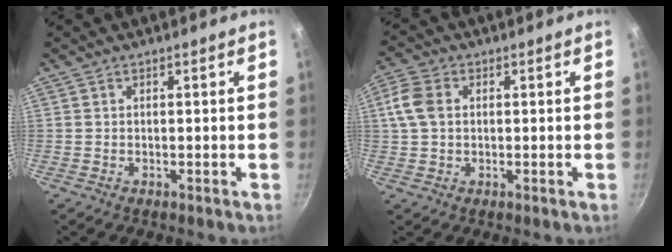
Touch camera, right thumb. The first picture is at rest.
{"total": 5.8, "force": [0.9, 4.2, 3.9], "torque": [-0.076, 0.007, 0.010]}